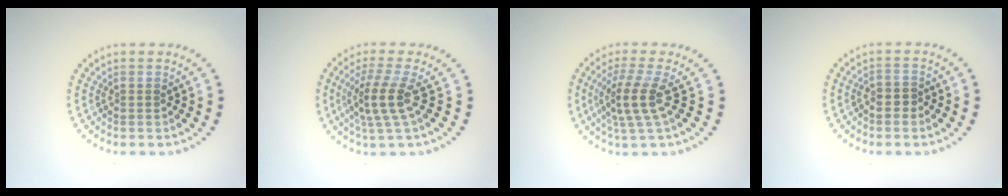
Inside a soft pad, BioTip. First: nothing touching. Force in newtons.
{"total": 3.5, "press": 2.6, "slide": 2.3}
{"total": 3.5, "press": 2.6, "slide": 2.3}
{"total": 1.2, "press": 1.0, "slide": 0.7}